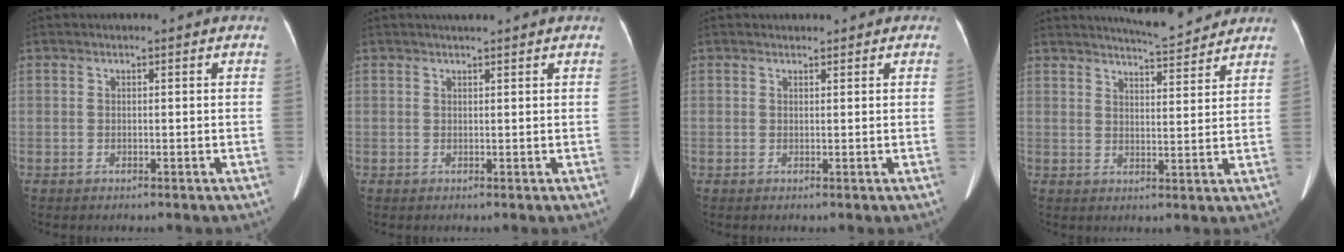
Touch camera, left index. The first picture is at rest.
{"total": 2.8, "force": [2.4, 0.1, 1.3], "torque": [-0.016, 0.017, 0.035]}
{"total": 2.2, "force": [1.9, 1.0, 0.5], "torque": [0.000, 0.016, 0.020]}
{"total": 8.8, "force": [8.4, 0.9, 2.5], "torque": [-0.041, 0.002, 0.112]}